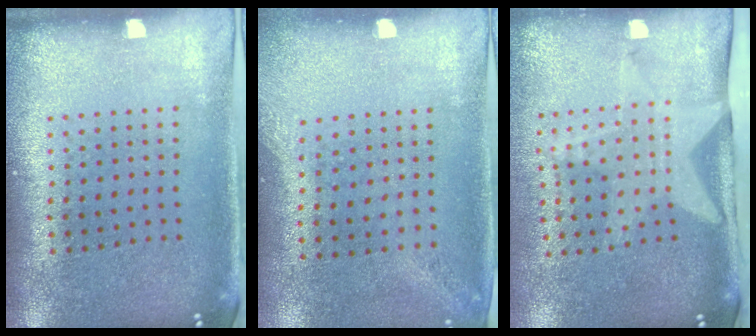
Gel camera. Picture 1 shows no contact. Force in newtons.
{"total": 1.4, "press": 1.0, "slide": 1.0}
{"total": 2.1, "press": 1.5, "slide": 1.4}